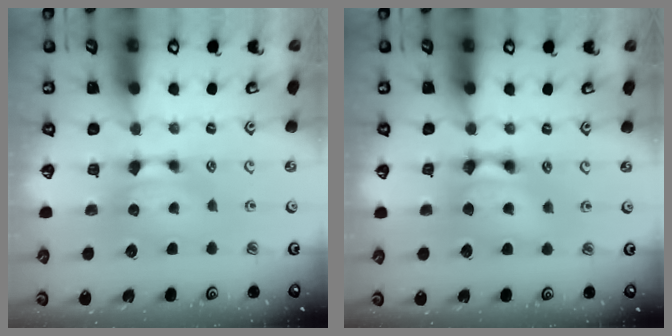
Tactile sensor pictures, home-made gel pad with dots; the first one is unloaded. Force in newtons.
{"total": 3.0, "press": 3.0, "slide": 0.2}